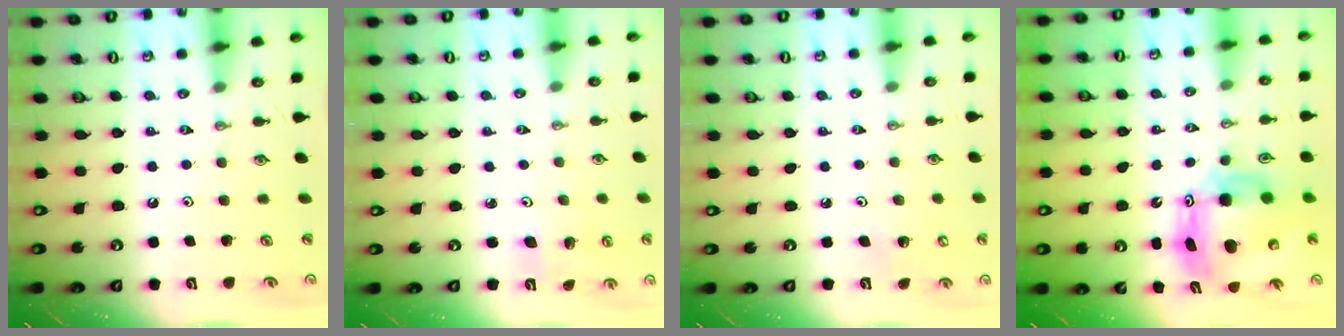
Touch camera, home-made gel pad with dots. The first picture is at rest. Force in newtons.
{"total": 2.5, "press": 2.5, "slide": 0.1}
{"total": 2.5, "press": 2.5, "slide": 0.2}
{"total": 12.7, "press": 12.7, "slide": 1.3}